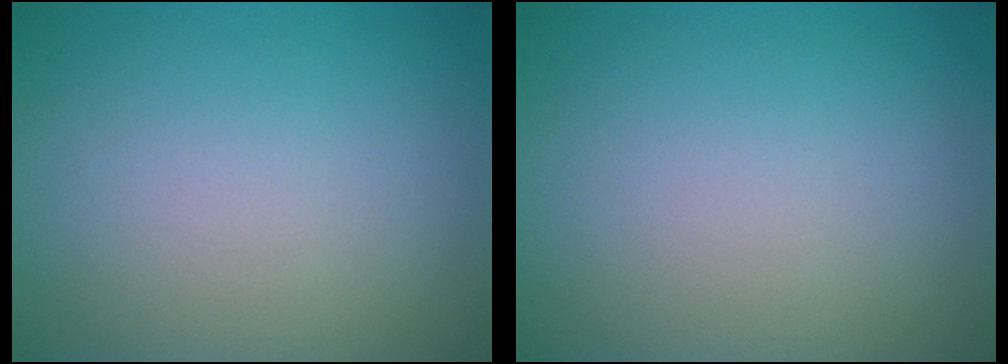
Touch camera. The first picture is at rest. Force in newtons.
{"total": 0.0}